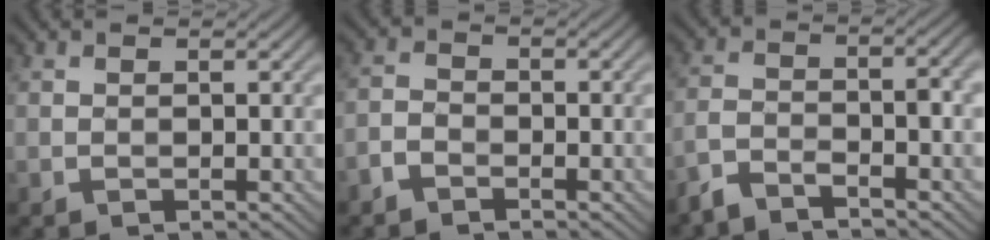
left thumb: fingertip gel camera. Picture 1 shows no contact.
{"total": 2.4, "force": [-1.9, 1.1, 1.0], "torque": [-0.020, 0.002, -0.047]}
{"total": 5.1, "force": [-3.9, 1.1, 3.0], "torque": [-0.064, -0.003, -0.084]}